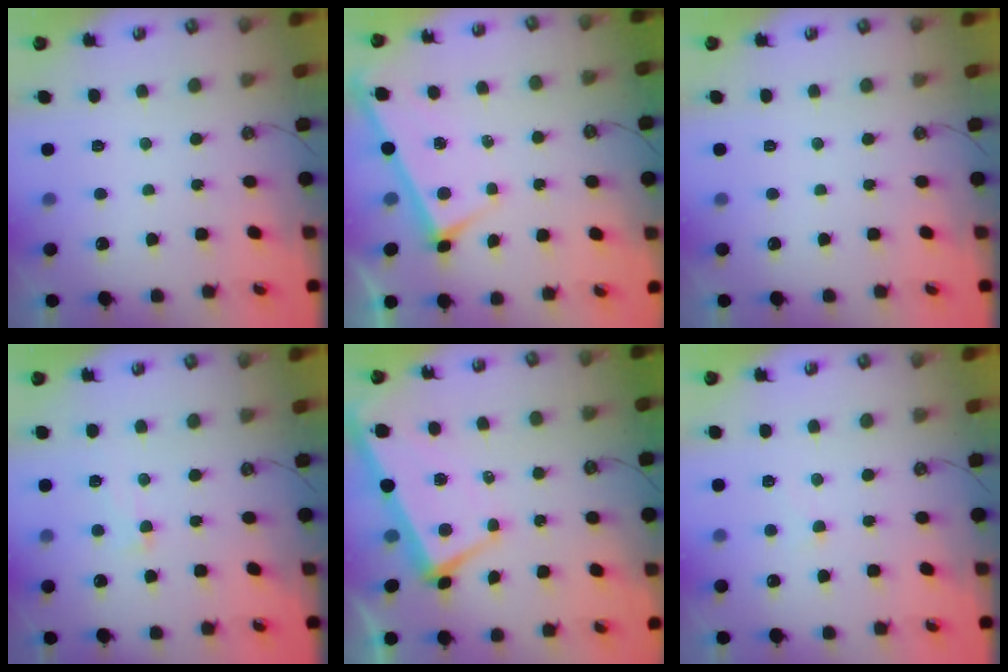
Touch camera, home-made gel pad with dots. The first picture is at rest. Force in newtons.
{"total": 3.2, "press": 3.2, "slide": 0.3}
{"total": 0.0}
{"total": 3.8, "press": 3.6, "slide": 1.1}
{"total": 1.9, "press": 1.7, "slide": 0.8}
{"total": 2.1, "press": 2.1, "slide": 0.5}